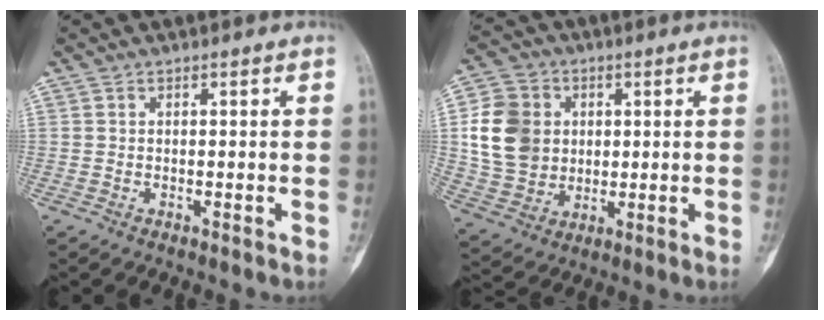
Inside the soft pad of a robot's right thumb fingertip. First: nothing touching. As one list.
[{"total": 13.2, "force": [1.9, 11.1, 6.9], "torque": [-0.108, 0.003, 0.041]}]